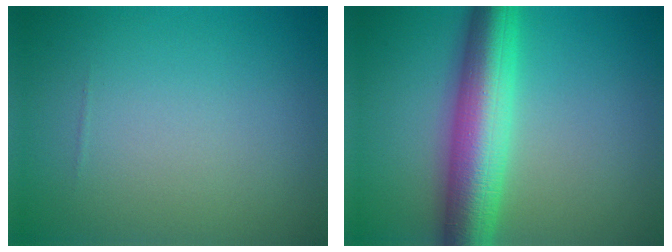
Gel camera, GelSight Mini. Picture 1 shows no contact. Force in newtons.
{"total": 8.5, "press": 8.5, "slide": 0.1}